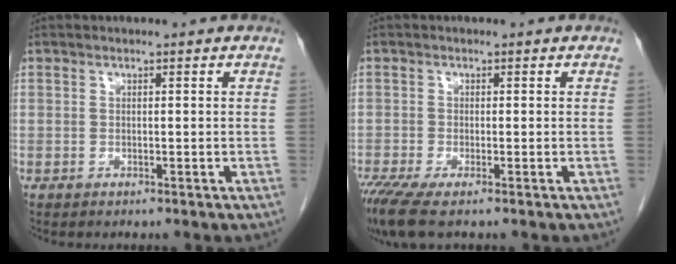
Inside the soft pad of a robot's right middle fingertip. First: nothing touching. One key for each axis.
{"total": 4.5, "fx": -3.0, "fy": 0.6, "fz": 3.3, "tx": -0.065, "ty": -0.015, "tz": -0.056}